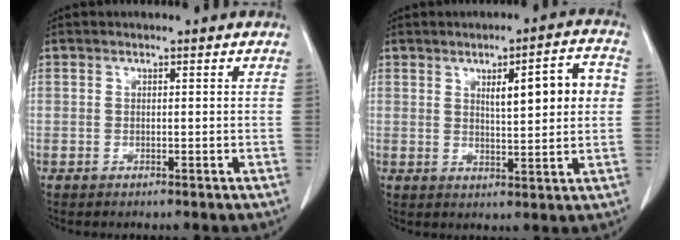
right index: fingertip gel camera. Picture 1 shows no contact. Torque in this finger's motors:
{"motor_torque": [0.59, 0.46, 0.42, 0.09]}